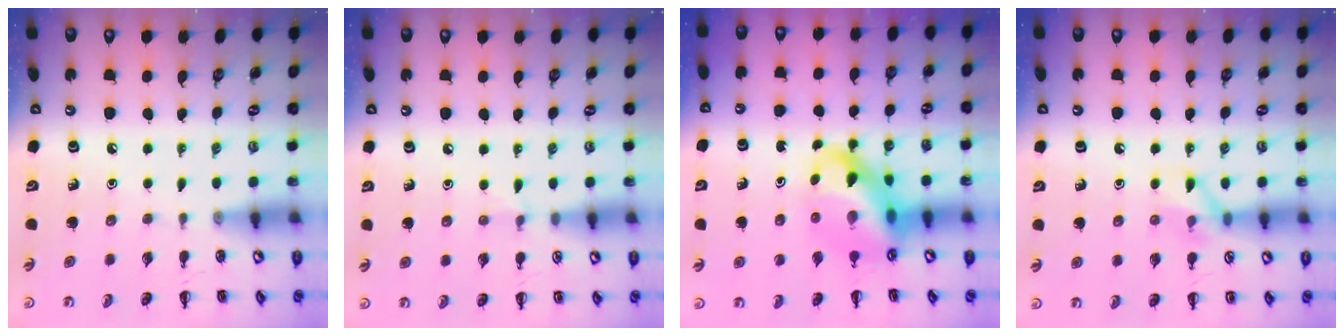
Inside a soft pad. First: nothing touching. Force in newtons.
{"total": 3.8, "press": 3.6, "slide": 1.1}
{"total": 11.4, "press": 11.0, "slide": 3.2}
{"total": 7.7, "press": 7.5, "slide": 1.4}